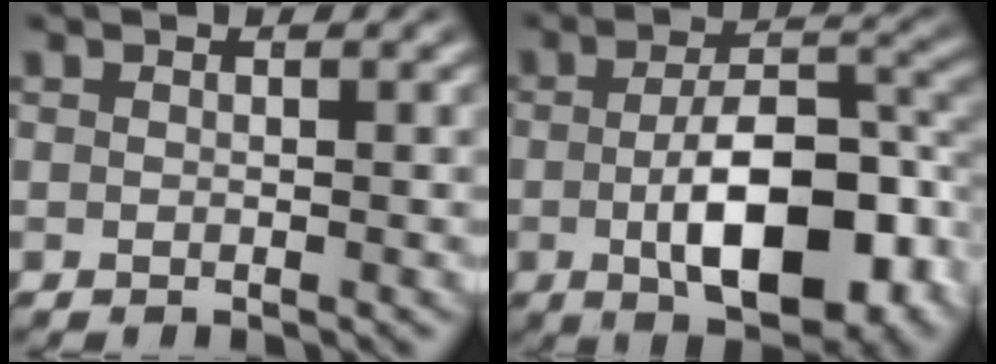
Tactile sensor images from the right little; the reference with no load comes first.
{"total": 10.0, "force": [-2.5, 4.0, 8.8], "torque": [-0.120, -0.012, -0.032]}